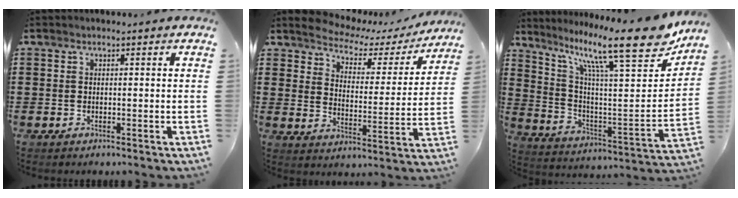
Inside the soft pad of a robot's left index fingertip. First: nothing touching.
{"total": 3.7, "force": [3.4, 1.4, 0.9], "torque": [-0.042, -0.026, 0.049]}
{"total": 16.1, "force": [11.6, 2.3, 10.9], "torque": [-0.206, -0.081, 0.184]}